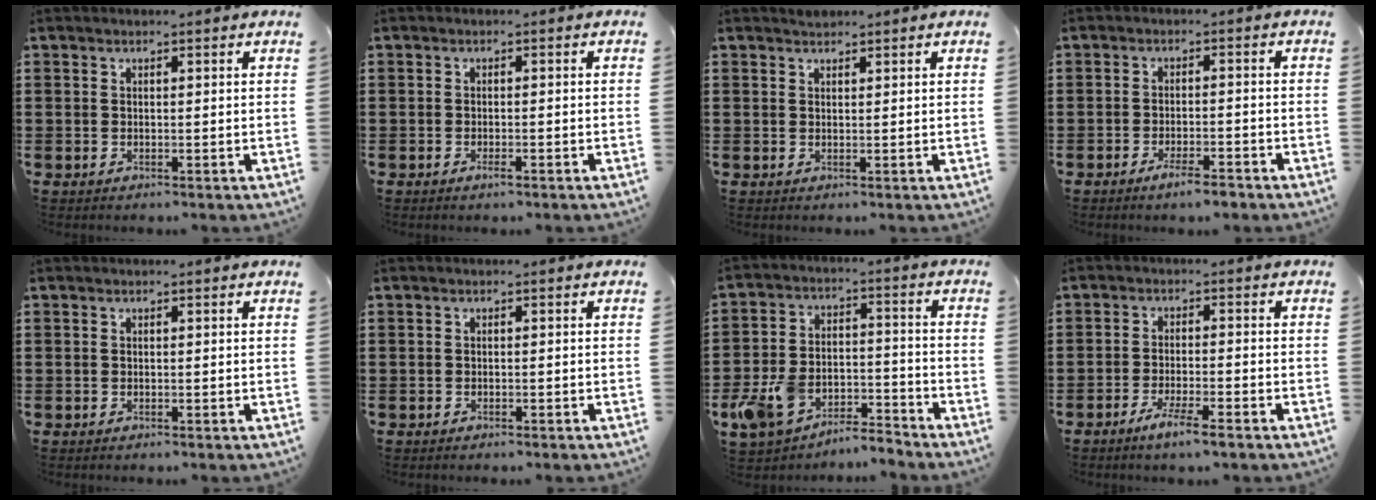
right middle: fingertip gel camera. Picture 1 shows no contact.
{"total": 1.1, "force": [-0.7, 0.2, 0.9], "torque": [-0.019, -0.006, -0.010]}
{"total": 0.9, "force": [0.9, 0.3, -0.1], "torque": [0.001, 0.000, 0.018]}
{"total": 3.8, "force": [-2.9, 0.4, 2.3], "torque": [-0.045, -0.002, -0.053]}
{"total": 0.0}
{"total": 0.6, "force": [-0.6, 0.1, 0.1], "torque": [-0.005, -0.003, -0.012]}
{"total": 9.0, "force": [-7.5, 3.4, 3.5], "torque": [-0.081, 0.019, -0.147]}
{"total": 4.0, "force": [-3.1, 0.0, 2.6], "torque": [-0.051, -0.005, -0.054]}